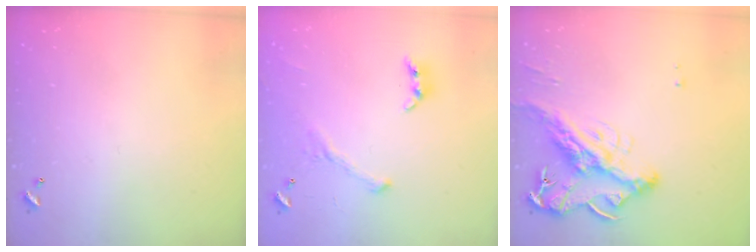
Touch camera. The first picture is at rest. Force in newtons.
{"total": 2.0, "press": 2.0, "slide": 0.4}
{"total": 16.1, "press": 16.0, "slide": 2.4}